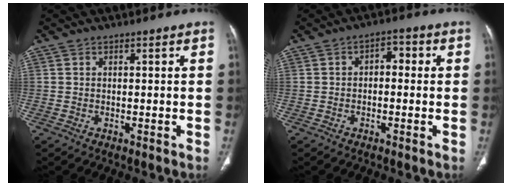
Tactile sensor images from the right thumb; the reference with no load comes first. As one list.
[{"total": 3.5, "force": [0.0, 2.2, 2.8], "torque": [-0.027, 0.015, -0.009]}]